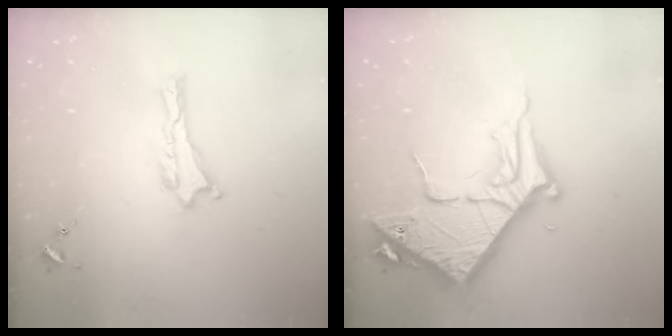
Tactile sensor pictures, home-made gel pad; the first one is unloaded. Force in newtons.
{"total": 9.2, "press": 9.2, "slide": 1.1}